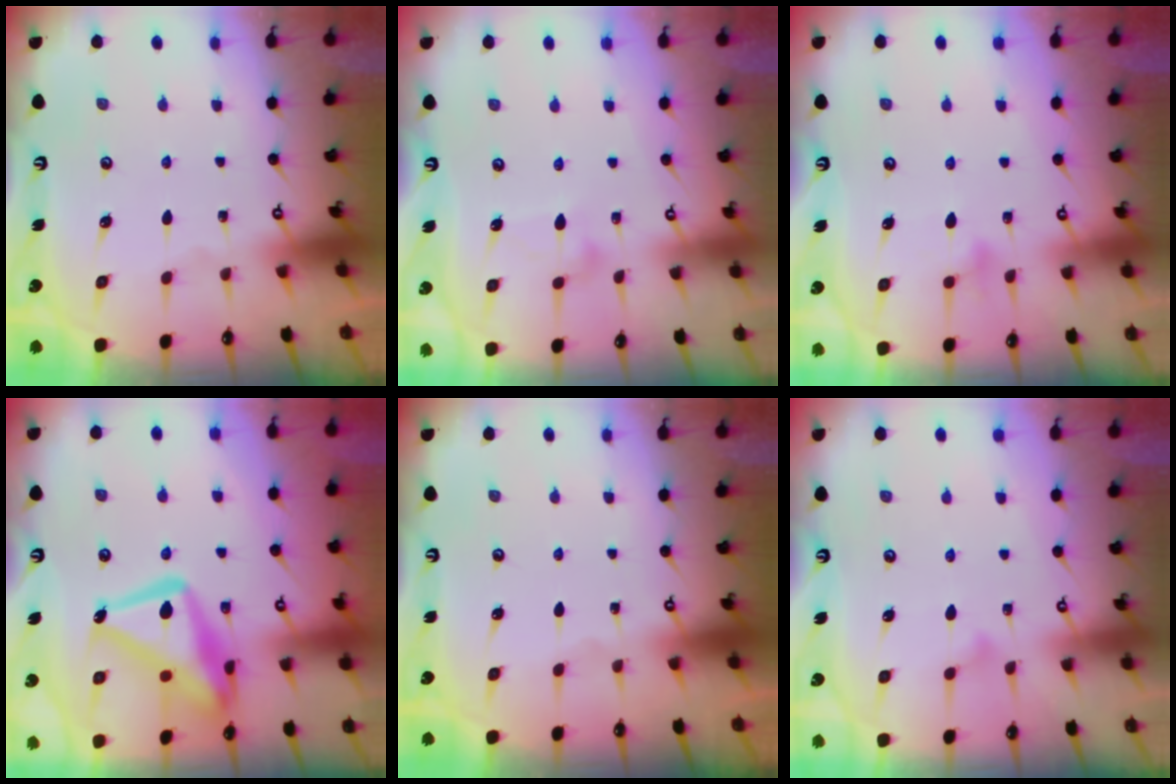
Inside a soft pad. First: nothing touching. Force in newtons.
{"total": 7.0, "press": 7.0, "slide": 0.4}
{"total": 10.6, "press": 10.6, "slide": 0.5}
{"total": 18.9, "press": 18.8, "slide": 1.8}
{"total": 0.0}
{"total": 8.4, "press": 8.4, "slide": 0.5}